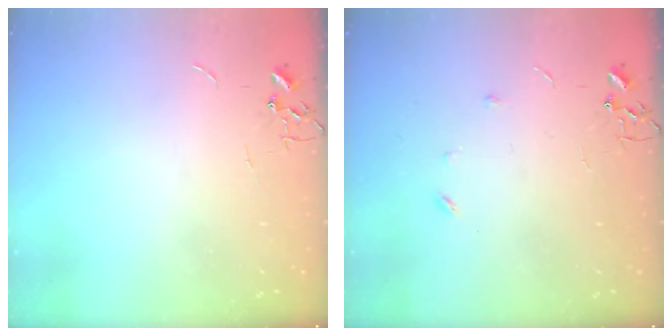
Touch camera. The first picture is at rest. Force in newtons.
{"total": 3.6, "press": 3.5, "slide": 0.7}